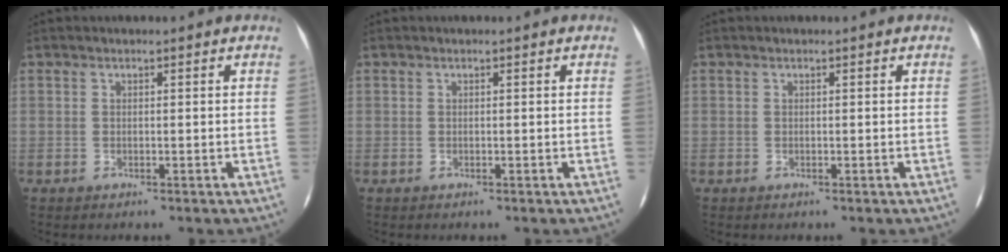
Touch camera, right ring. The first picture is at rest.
{"total": 0.0}
{"total": 0.0}